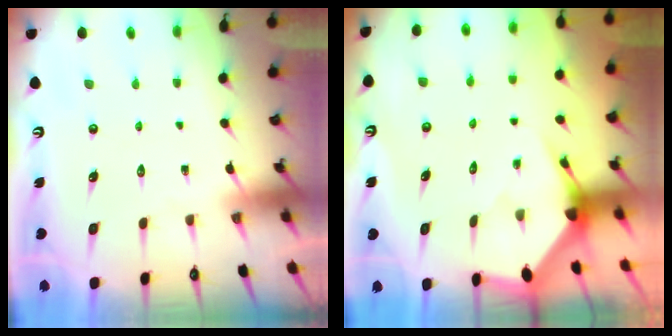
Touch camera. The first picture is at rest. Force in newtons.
{"total": 3.2, "press": 3.2, "slide": 0.3}